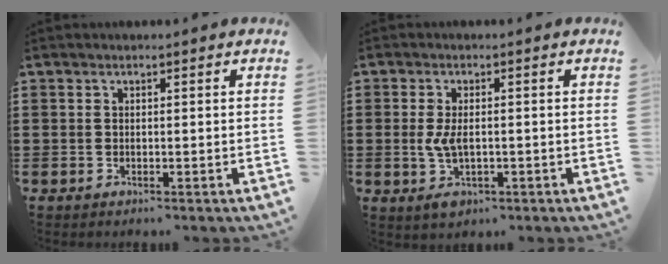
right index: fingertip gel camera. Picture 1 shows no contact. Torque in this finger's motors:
{"motor_torque": [0.40, 0.40, 0.48, 0.08]}